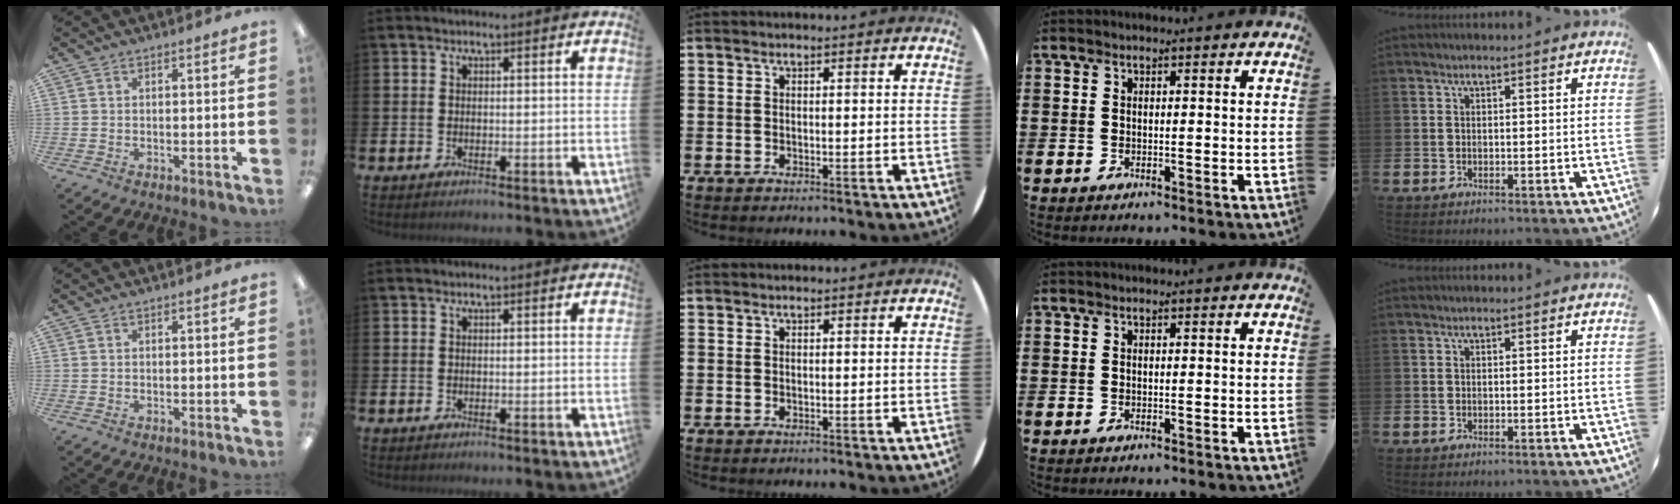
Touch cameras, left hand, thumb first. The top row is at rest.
{}